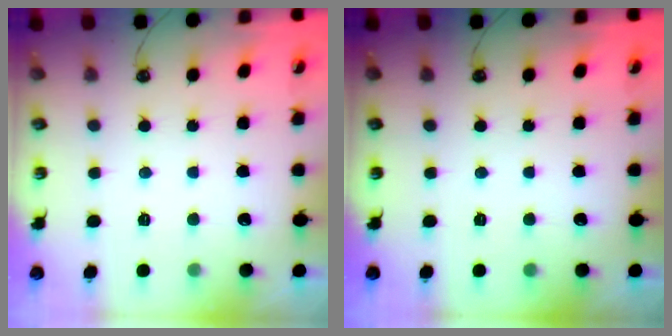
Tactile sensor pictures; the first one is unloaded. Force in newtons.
{"total": 0.0}